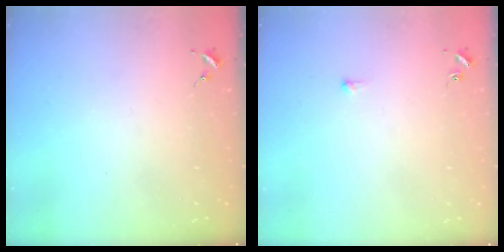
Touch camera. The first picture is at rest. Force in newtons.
{"total": 2.9, "press": 2.8, "slide": 0.6}